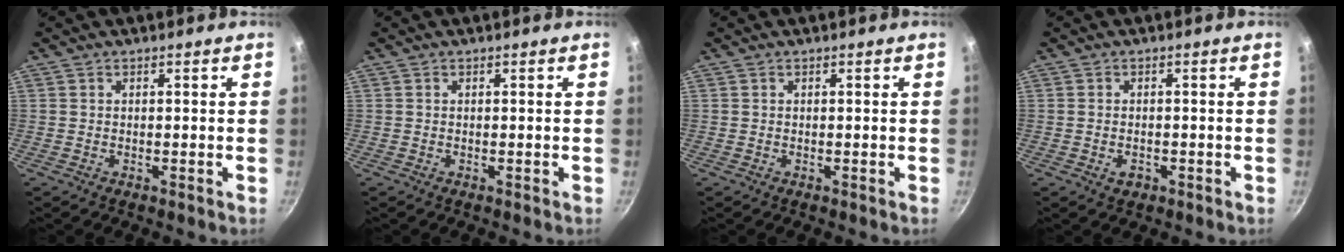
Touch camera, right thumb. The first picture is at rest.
{"total": 0.0}
{"total": 0.0}
{"total": 2.0, "force": [-0.9, 1.4, 1.2], "torque": [-0.018, 0.005, -0.011]}